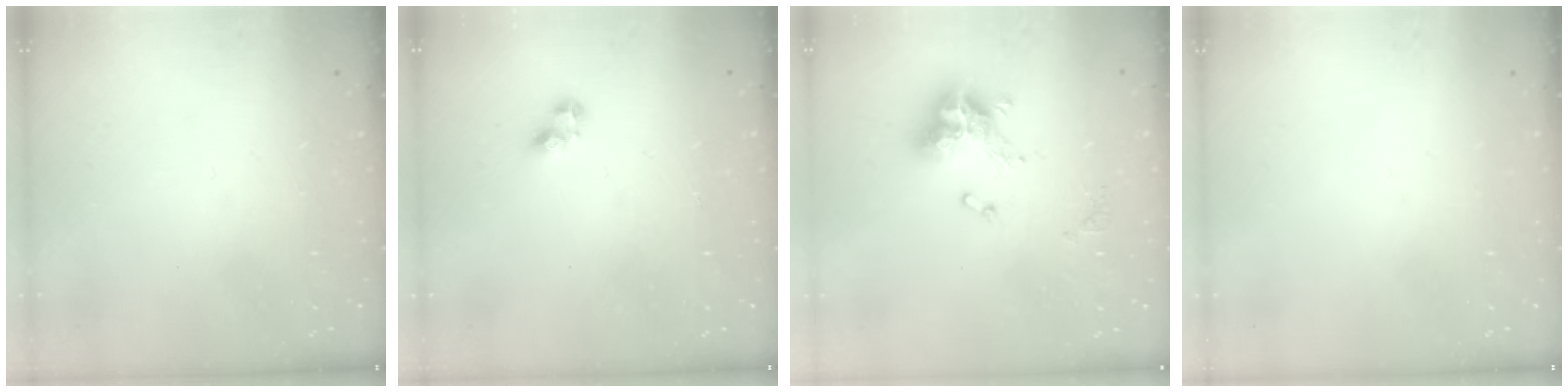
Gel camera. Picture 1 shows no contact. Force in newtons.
{"total": 2.8, "press": 2.8, "slide": 0.3}
{"total": 11.0, "press": 10.9, "slide": 0.8}
{"total": 0.0}